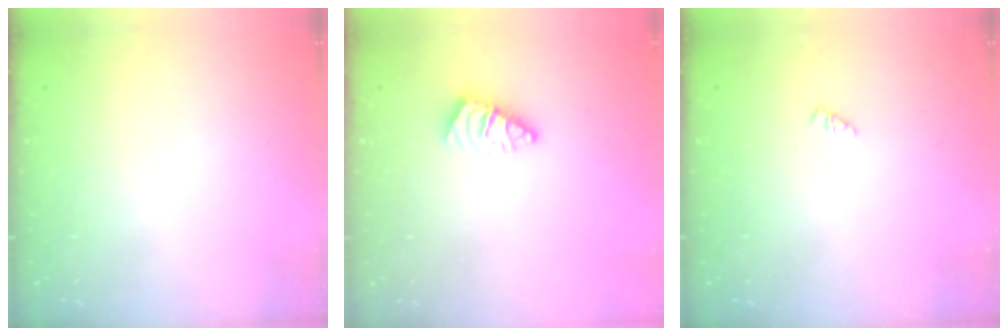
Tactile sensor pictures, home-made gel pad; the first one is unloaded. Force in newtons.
{"total": 1.0, "press": 1.0, "slide": 0.3}
{"total": 0.0}